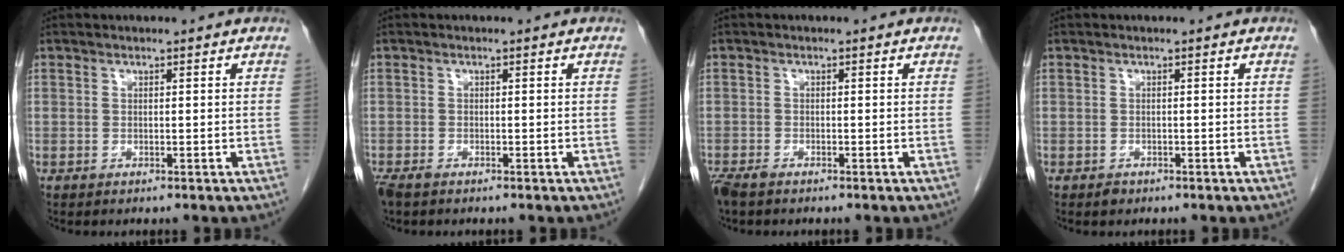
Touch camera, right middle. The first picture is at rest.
{"total": 2.0, "force": [-1.5, 0.7, 1.1], "torque": [-0.025, -0.006, -0.026]}
{"total": 2.6, "force": [-2.0, 0.7, 1.4], "torque": [-0.029, -0.007, -0.037]}
{"total": 0.8, "force": [-0.6, 0.5, 0.2], "torque": [-0.002, 0.002, -0.008]}